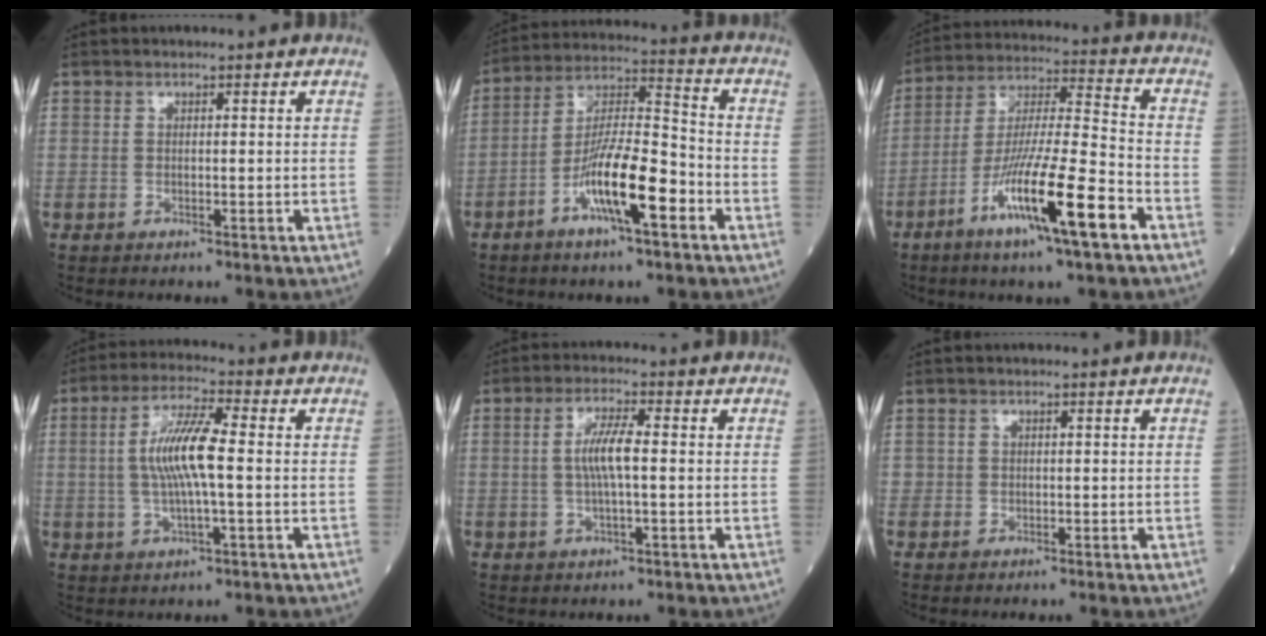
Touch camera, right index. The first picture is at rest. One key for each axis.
{"total": 12.3, "fx": -5.5, "fy": 1.9, "fz": 10.8, "tx": -0.205, "ty": 0.003, "tz": -0.100}
{"total": 15.6, "fx": -7.8, "fy": 0.5, "fz": 13.6, "tx": -0.259, "ty": -0.018, "tz": -0.138}
{"total": 9.0, "fx": 0.2, "fy": 1.3, "fz": 8.9, "tx": -0.178, "ty": 0.007, "tz": 0.000}
{"total": 5.2, "fx": 0.1, "fy": 0.7, "fz": 5.2, "tx": -0.106, "ty": 0.005, "tz": 0.001}
{"total": 0.7, "fx": -0.1, "fy": 0.7, "fz": 0.0, "tx": 0.006, "ty": 0.005, "tz": -0.001}